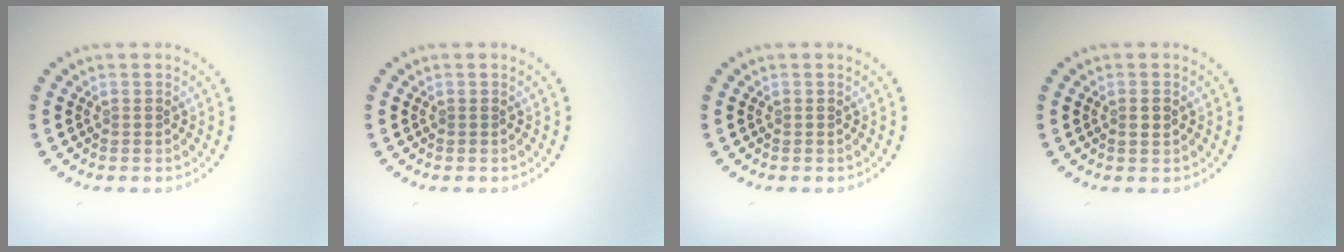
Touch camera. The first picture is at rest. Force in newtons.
{"total": 0.0}
{"total": 0.0}
{"total": 0.9, "press": 0.9, "slide": 0.2}